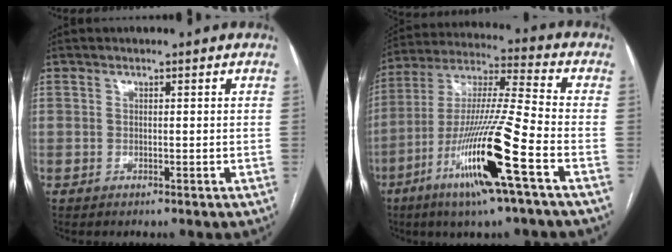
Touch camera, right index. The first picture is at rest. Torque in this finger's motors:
{"motor_torque": [2.14, 0.00, 1.05, 0.21]}